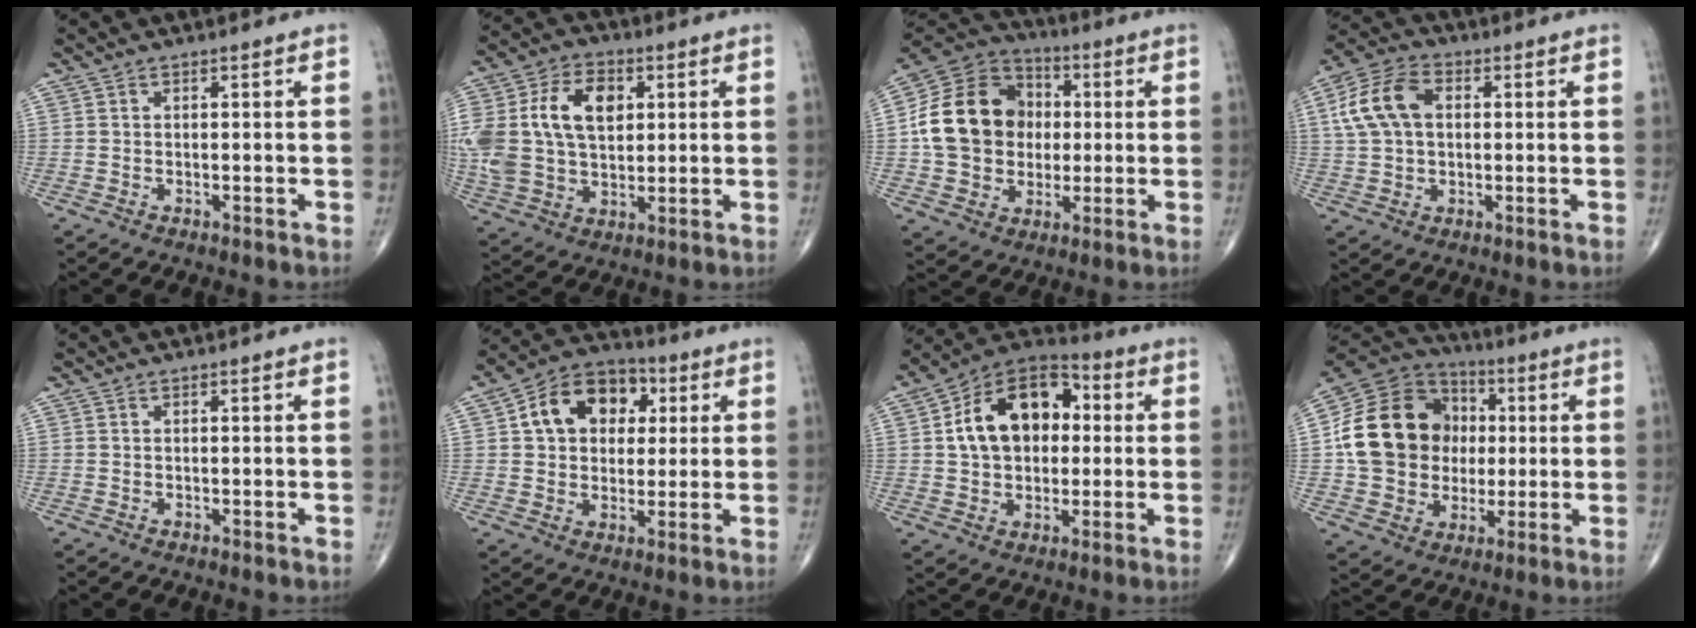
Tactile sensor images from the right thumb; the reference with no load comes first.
{"total": 19.3, "force": [3.6, 13.0, 13.8], "torque": [-0.288, 0.007, 0.069]}
{"total": 18.3, "force": [0.8, 15.4, 9.9], "torque": [-0.154, 0.025, 0.017]}
{"total": 12.1, "force": [2.6, 7.7, 8.9], "torque": [-0.176, 0.018, 0.044]}
{"total": 0.0}
{"total": 13.9, "force": [3.6, 10.4, 8.6], "torque": [-0.101, 0.010, 0.048]}
{"total": 17.1, "force": [2.3, 11.9, 12.1], "torque": [-0.163, 0.024, 0.030]}
{"total": 20.6, "force": [1.4, 17.4, 10.9], "torque": [-0.173, 0.026, 0.033]}